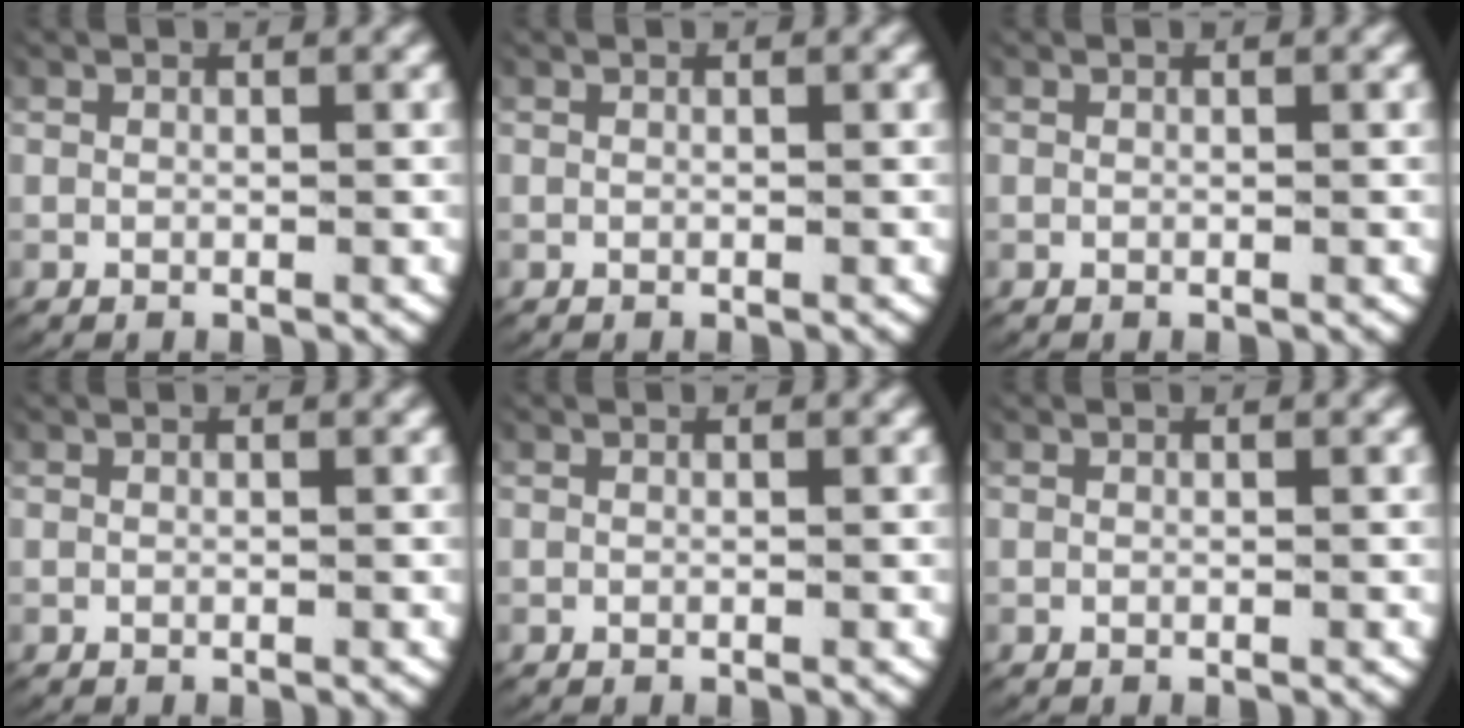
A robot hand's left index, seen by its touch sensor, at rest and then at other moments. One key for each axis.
{"total": 0.0}
{"total": 0.0}
{"total": 0.0}
{"total": 0.0}
{"total": 0.0}